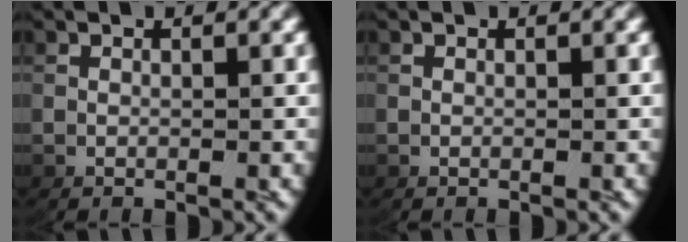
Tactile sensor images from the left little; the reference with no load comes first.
{"total": 0.0}